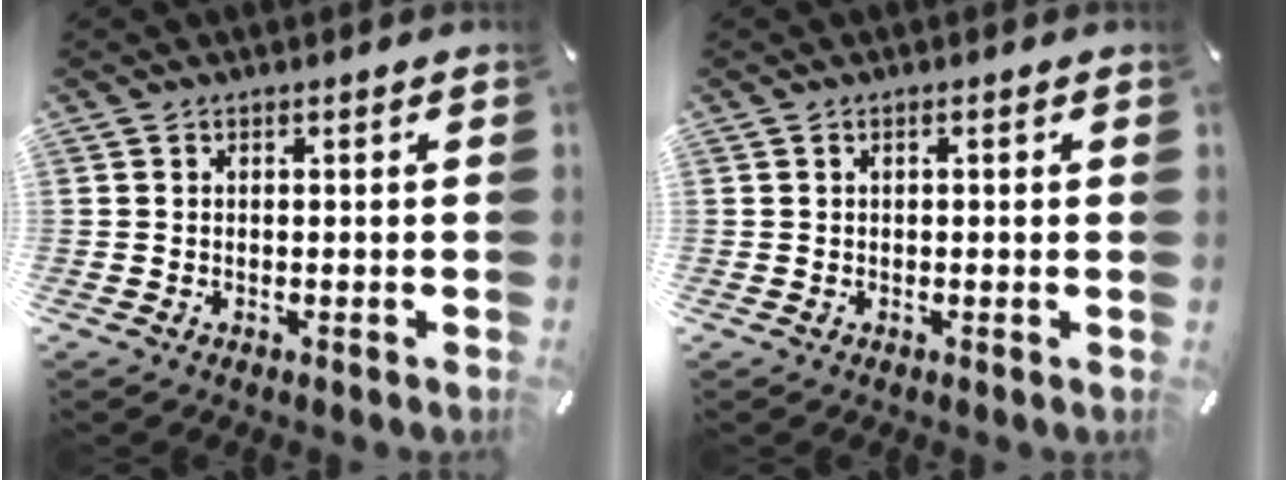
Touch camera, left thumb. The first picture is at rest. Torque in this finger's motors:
{"motor_torque": [-0.26, -0.36, 0.06, 0.06, -0.01]}